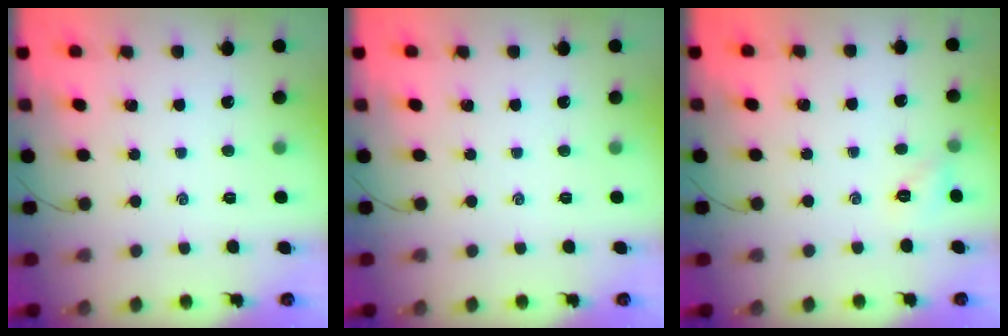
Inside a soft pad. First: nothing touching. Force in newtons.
{"total": 0.0}
{"total": 3.8, "press": 3.8, "slide": 0.2}